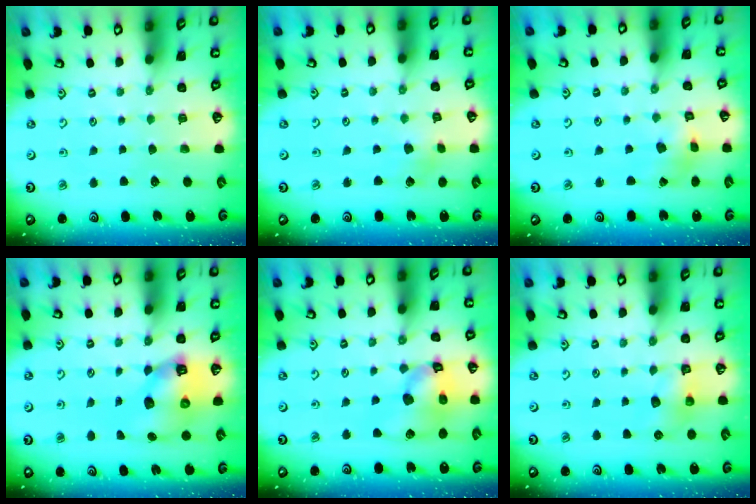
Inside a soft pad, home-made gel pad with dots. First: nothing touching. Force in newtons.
{"total": 2.5, "press": 2.5, "slide": 0.4}
{"total": 3.5, "press": 3.5, "slide": 0.8}
{"total": 8.8, "press": 8.6, "slide": 1.5}
{"total": 13.1, "press": 12.9, "slide": 1.8}
{"total": 6.8, "press": 6.8, "slide": 0.2}